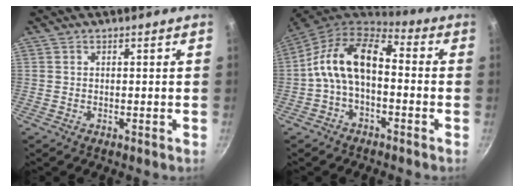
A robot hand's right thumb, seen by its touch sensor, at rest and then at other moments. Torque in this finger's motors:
{"motor_torque": [0.77, 0.74, 0.86, -0.86, 0.23]}